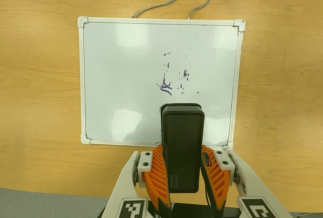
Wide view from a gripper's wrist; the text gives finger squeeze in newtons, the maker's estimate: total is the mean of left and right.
{"total": 9.3, "left": 7.6, "right": 11.0}